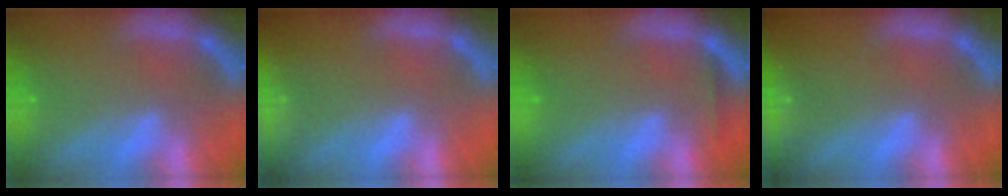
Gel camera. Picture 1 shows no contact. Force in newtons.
{"total": 8.0}
{"total": 0.9}
{"total": 6.5}